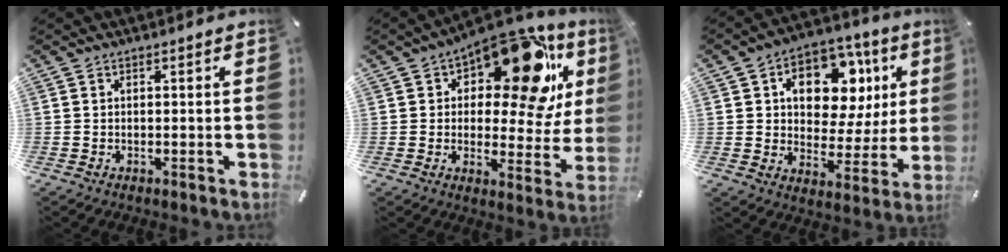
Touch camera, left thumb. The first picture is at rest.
{"total": 21.4, "force": [12.2, 9.5, 14.9], "torque": [-0.199, -0.090, 0.199]}
{"total": 14.9, "force": [6.3, 10.1, 9.0], "torque": [-0.126, -0.034, 0.109]}